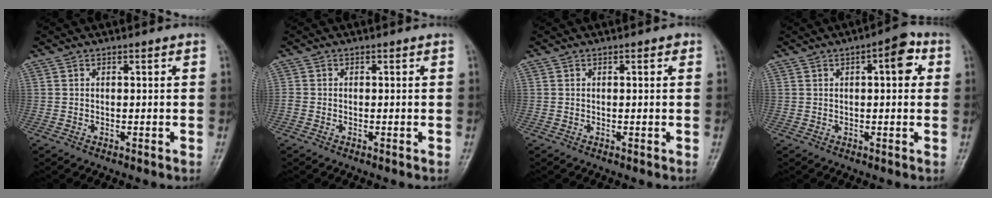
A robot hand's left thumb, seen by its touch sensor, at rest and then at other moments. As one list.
[{"total": 0.8, "force": [-0.4, 0.6, 0.5], "torque": [-0.013, 0.000, -0.010]}, {"total": 0.9, "force": [0.3, 0.3, 0.7], "torque": [-0.008, 0.002, 0.002]}, {"total": 6.0, "force": [1.7, 2.4, 5.3], "torque": [-0.057, 0.009, 0.014]}]